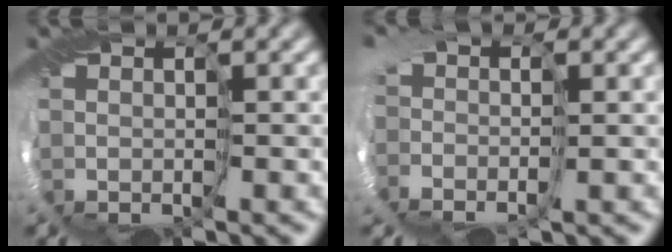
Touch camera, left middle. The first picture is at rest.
{"total": 3.2, "force": [-0.7, 2.3, 2.1], "torque": [-0.031, 0.002, -0.011]}